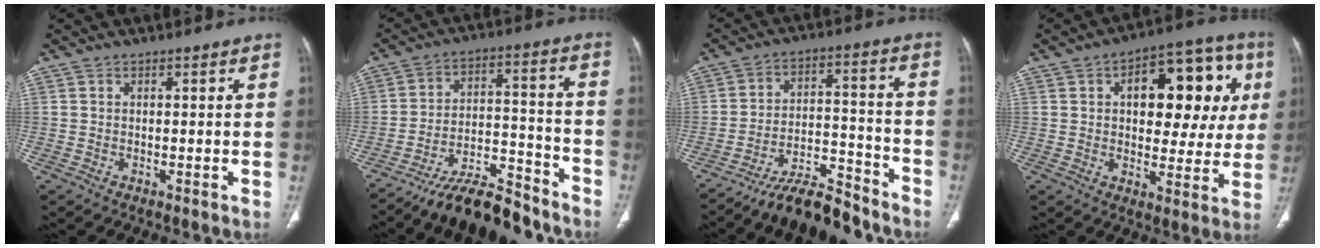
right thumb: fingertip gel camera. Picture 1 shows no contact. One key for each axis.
{"total": 13.2, "fx": -11.6, "fy": 3.8, "fz": 5.0, "tx": -0.066, "ty": 0.095, "tz": -0.194}
{"total": 11.0, "fx": -10.0, "fy": 2.8, "fz": 3.6, "tx": -0.047, "ty": 0.090, "tz": -0.171}
{"total": 19.6, "fx": 4.8, "fy": 10.4, "fz": 15.9, "tx": -0.154, "ty": 0.016, "tz": 0.059}